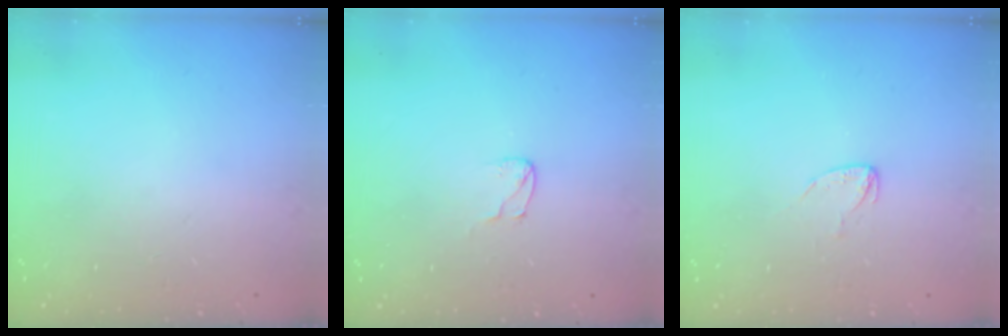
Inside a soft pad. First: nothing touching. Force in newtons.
{"total": 4.4, "press": 4.4, "slide": 0.4}
{"total": 3.3, "press": 3.3, "slide": 0.2}